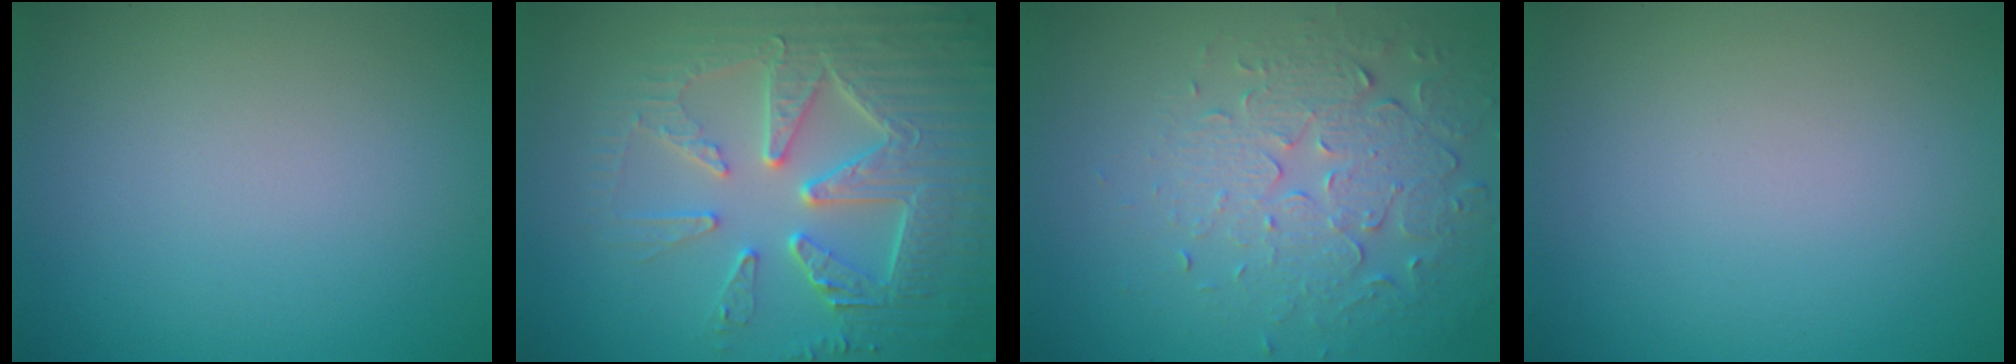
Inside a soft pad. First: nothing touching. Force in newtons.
{"total": 7.5, "press": 6.1, "slide": 4.3}
{"total": 5.3, "press": 3.7, "slide": 3.9}
{"total": 0.0}